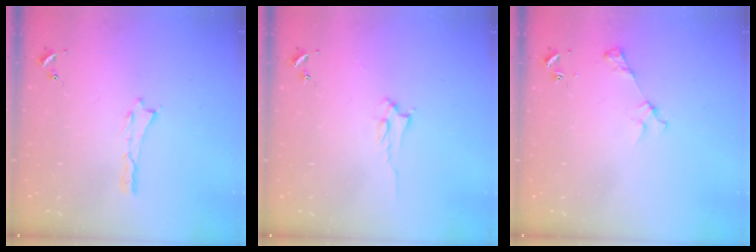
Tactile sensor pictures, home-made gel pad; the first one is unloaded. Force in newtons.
{"total": 2.0, "press": 1.9, "slide": 0.3}
{"total": 3.3, "press": 3.3, "slide": 0.3}